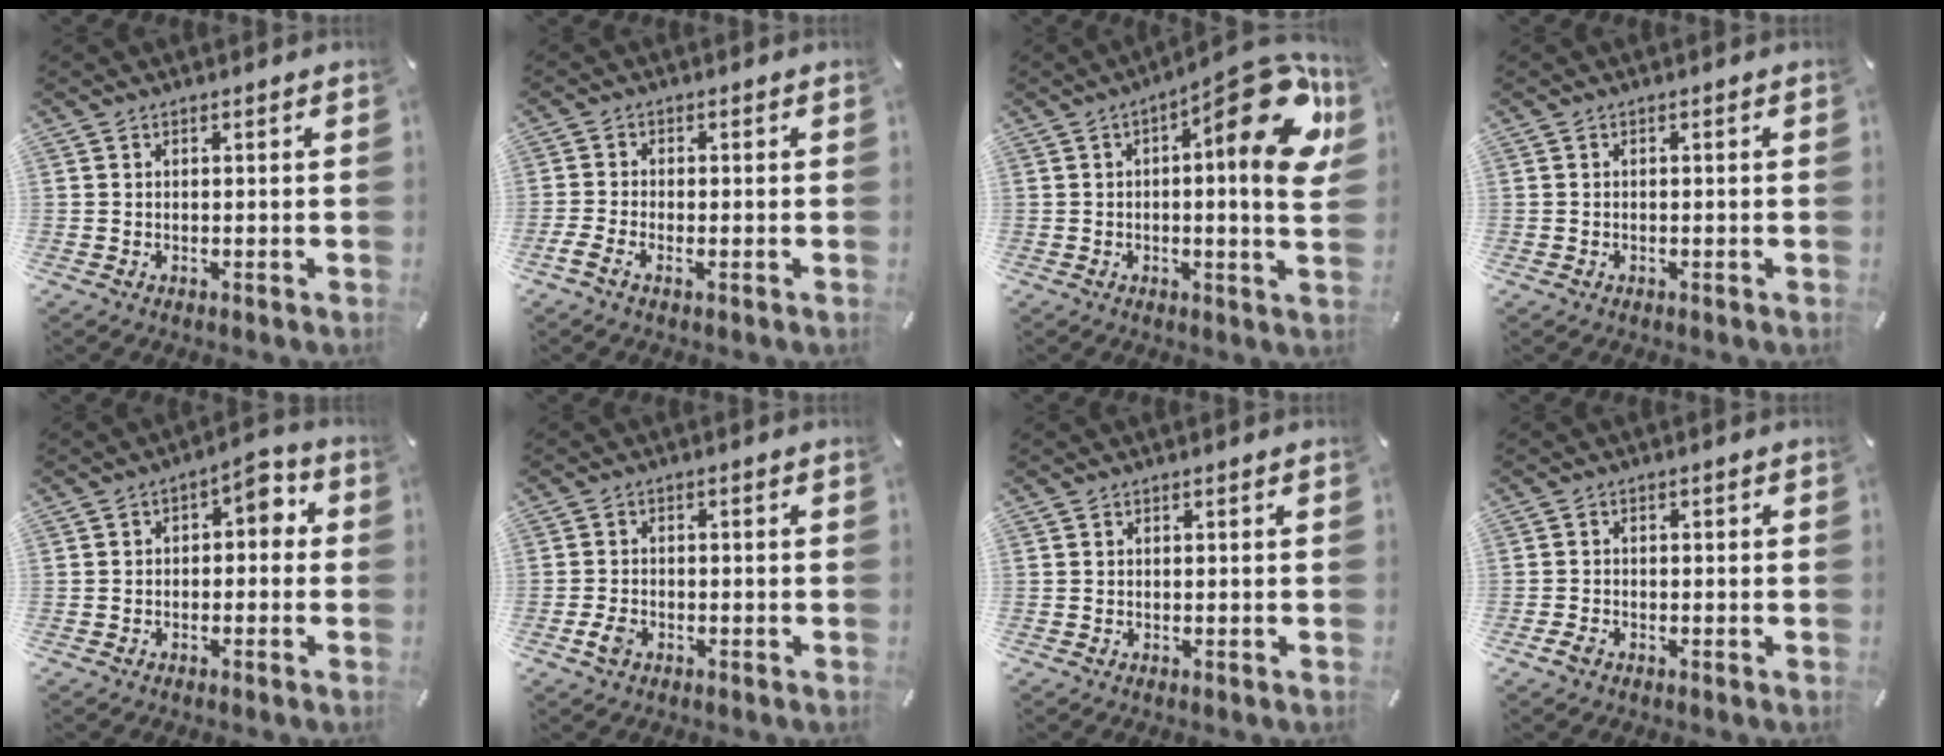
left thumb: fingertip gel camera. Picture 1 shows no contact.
{"total": 2.3, "force": [-1.0, 1.0, 1.8], "torque": [-0.037, 0.003, -0.021]}
{"total": 19.5, "force": [6.6, 5.6, 17.5], "torque": [-0.216, -0.058, 0.097]}
{"total": 0.0}
{"total": 4.5, "force": [-0.4, 2.9, 3.5], "torque": [-0.047, 0.009, -0.018]}
{"total": 2.9, "force": [-1.5, 1.9, 1.6], "torque": [-0.048, 0.000, -0.032]}
{"total": 0.0}
{"total": 2.0, "force": [-1.2, 1.4, 0.7], "torque": [-0.014, 0.007, -0.024]}